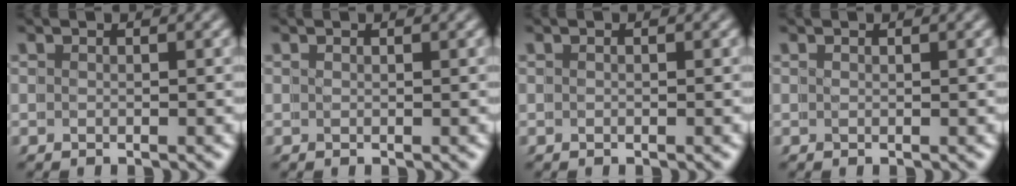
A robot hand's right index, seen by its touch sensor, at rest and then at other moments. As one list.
[{"total": 0.9, "force": [0.4, -0.1, -0.8], "torque": [0.009, 0.000, 0.005]}, {"total": 0.0}, {"total": 1.1, "force": [0.3, -0.4, -0.9], "torque": [0.009, -0.001, 0.005]}]